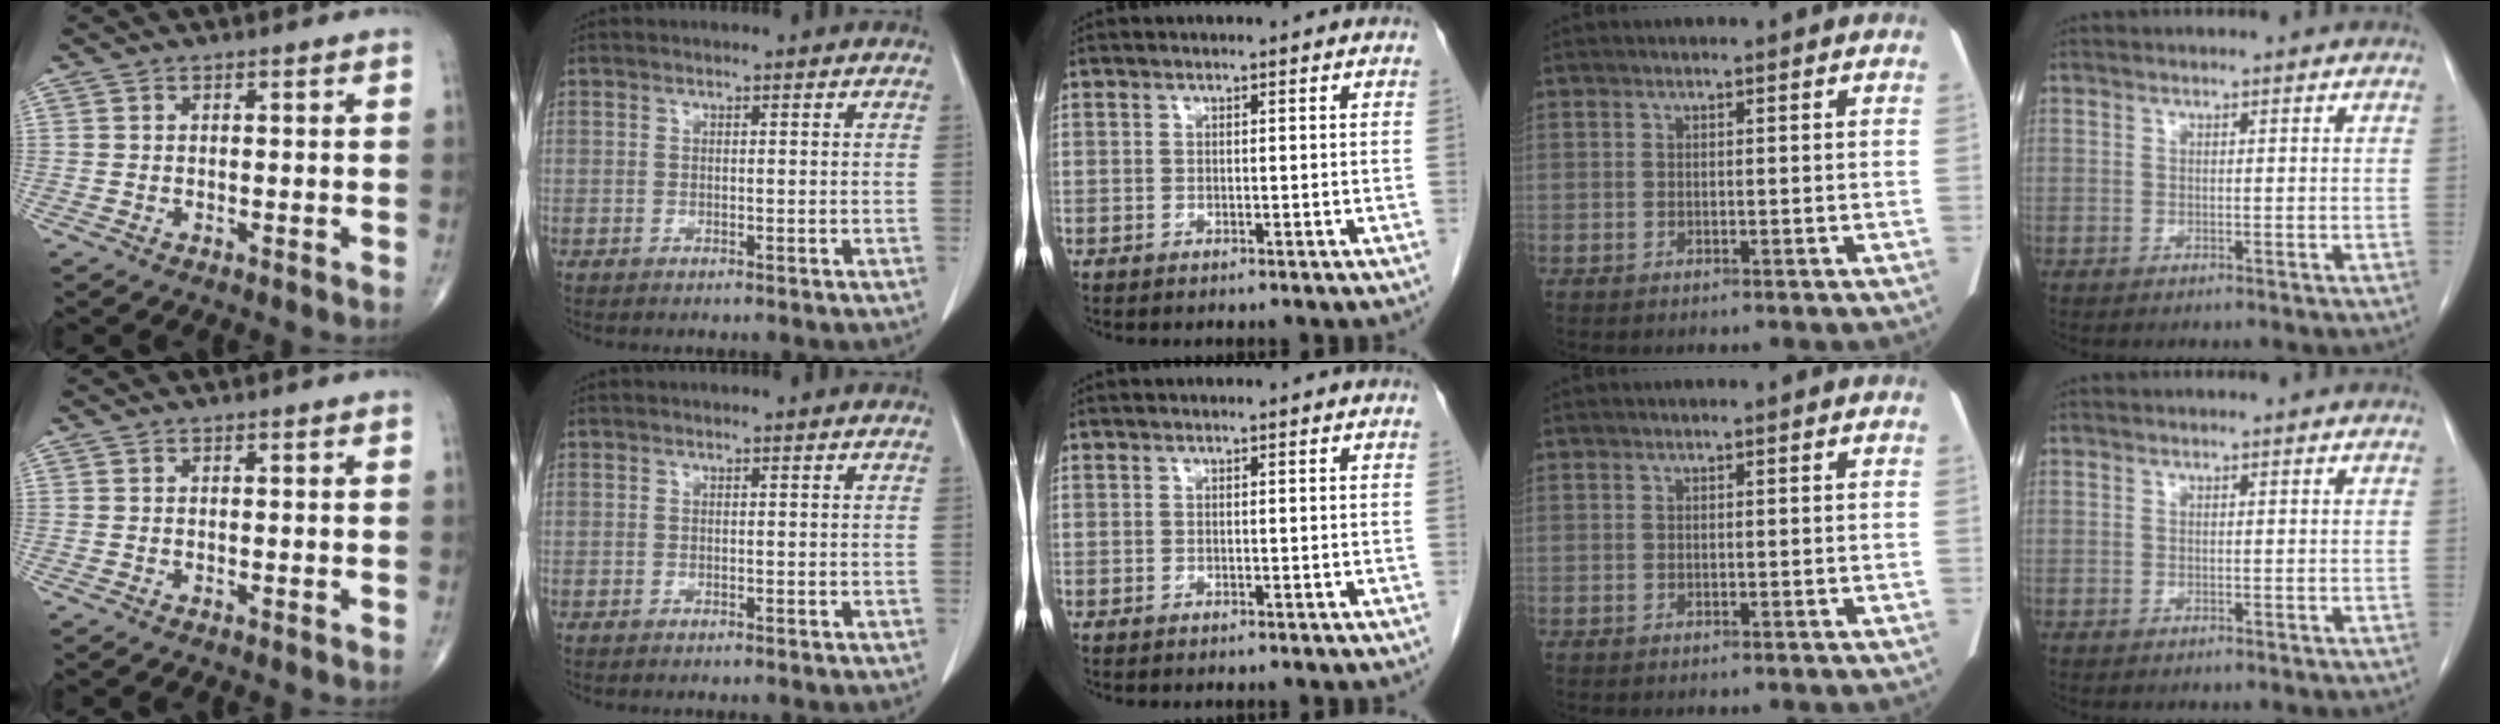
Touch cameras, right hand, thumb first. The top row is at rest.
{}